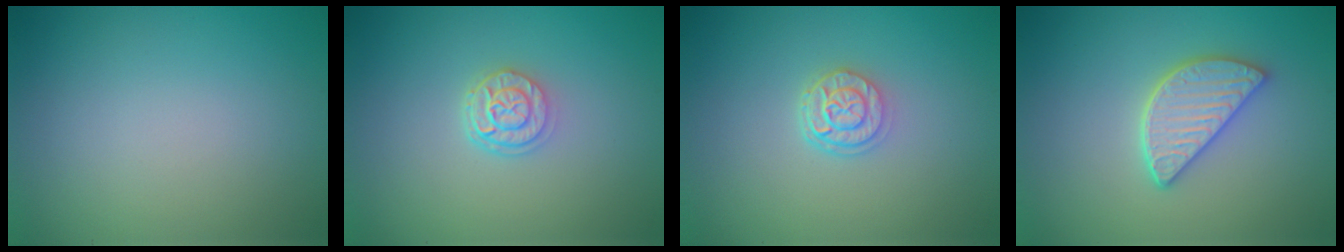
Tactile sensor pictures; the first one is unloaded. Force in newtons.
{"total": 2.7, "press": 2.1, "slide": 1.7}
{"total": 2.7, "press": 2.1, "slide": 1.7}
{"total": 4.2, "press": 3.4, "slide": 2.4}